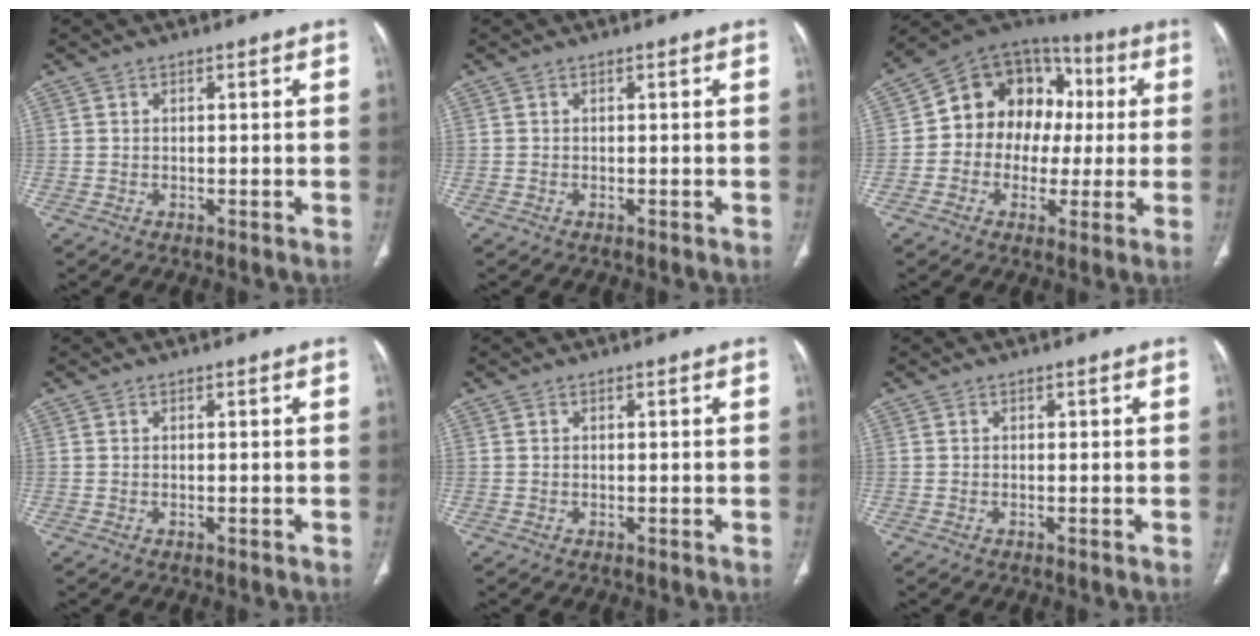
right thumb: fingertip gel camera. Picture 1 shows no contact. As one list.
[{"total": 0.0}, {"total": 16.7, "force": [1.0, 13.5, 9.8], "torque": [-0.097, 0.043, 0.008]}, {"total": 0.0}, {"total": 0.0}, {"total": 0.0}]